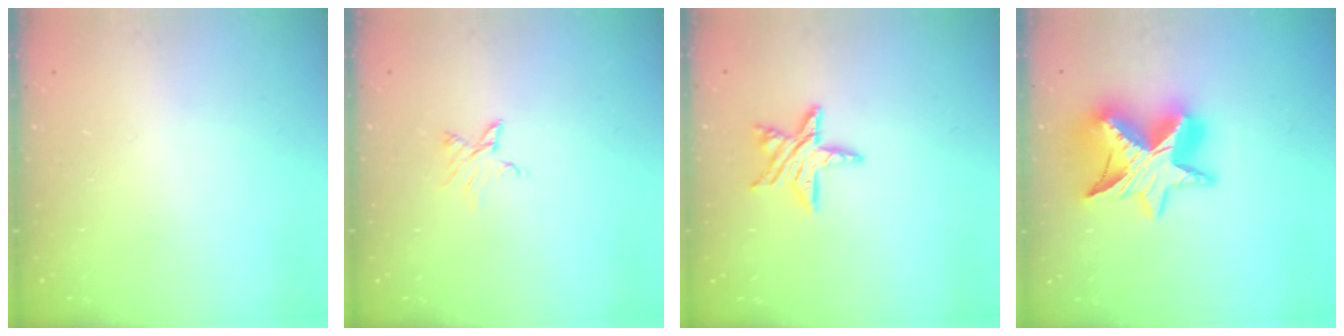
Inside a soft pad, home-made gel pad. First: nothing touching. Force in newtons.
{"total": 3.5, "press": 3.5, "slide": 0.3}
{"total": 10.6, "press": 10.6, "slide": 0.8}
{"total": 16.4, "press": 16.4, "slide": 1.3}